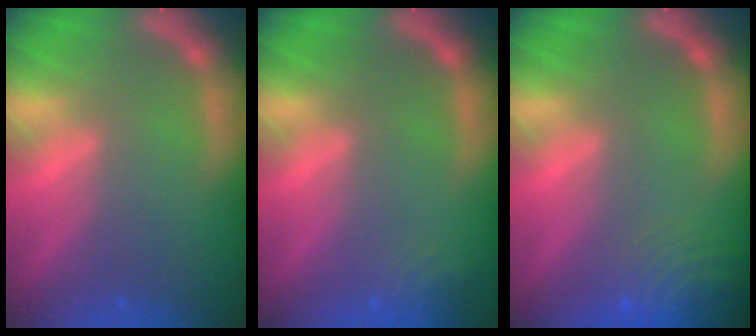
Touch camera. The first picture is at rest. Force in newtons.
{"total": 2.4}
{"total": 8.0}